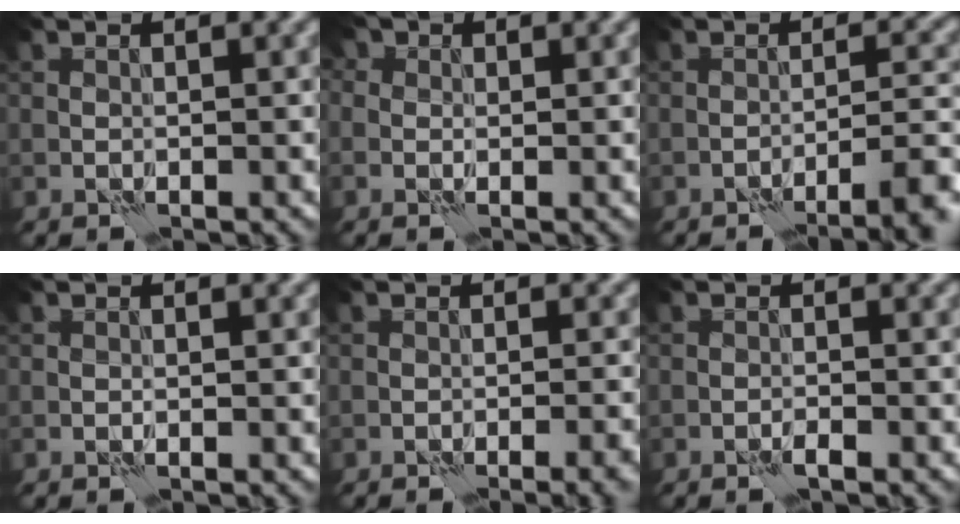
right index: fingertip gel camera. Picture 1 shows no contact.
{"total": 2.2, "force": [1.0, 1.7, 1.0], "torque": [-0.010, 0.010, -0.008]}
{"total": 5.8, "force": [-3.8, 1.1, 4.3], "torque": [-0.056, 0.008, -0.056]}
{"total": 0.0}
{"total": 3.7, "force": [-2.4, 0.8, 2.8], "torque": [-0.032, 0.012, -0.032]}
{"total": 1.2, "force": [-0.8, 0.1, 0.8], "torque": [-0.015, 0.002, -0.016]}